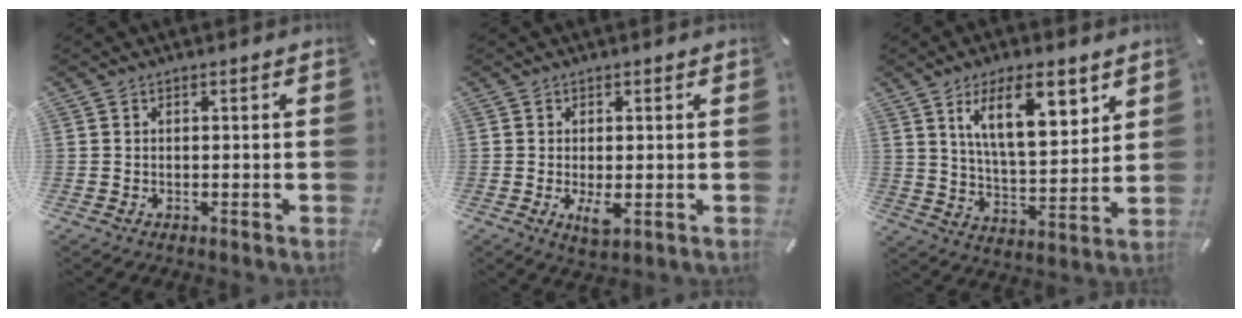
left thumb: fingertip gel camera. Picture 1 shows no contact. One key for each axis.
{"total": 4.2, "fx": -0.5, "fy": 2.0, "fz": 3.7, "tx": -0.073, "ty": -0.009, "tz": -0.012}
{"total": 15.3, "fx": 8.1, "fy": 6.7, "fz": 11.1, "tx": -0.185, "ty": -0.019, "tz": 0.139}